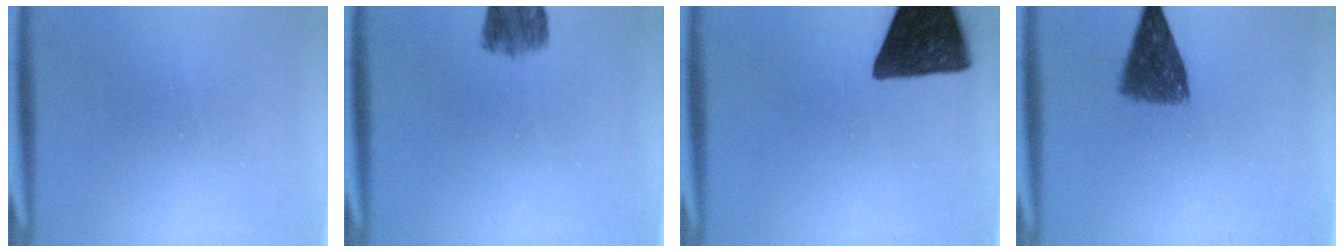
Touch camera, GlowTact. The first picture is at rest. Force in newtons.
{"total": 5.3}
{"total": 13.3}
{"total": 7.3}